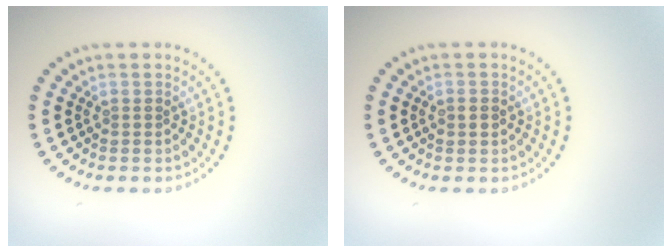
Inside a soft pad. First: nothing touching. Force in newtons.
{"total": 1.3, "press": 1.3, "slide": 0.2}